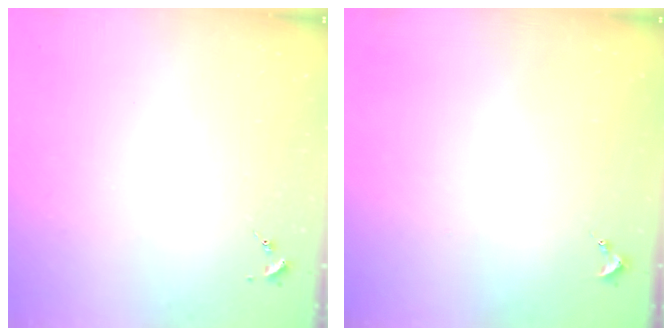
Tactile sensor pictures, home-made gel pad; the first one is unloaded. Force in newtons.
{"total": 0.9, "press": 0.9, "slide": 0.0}